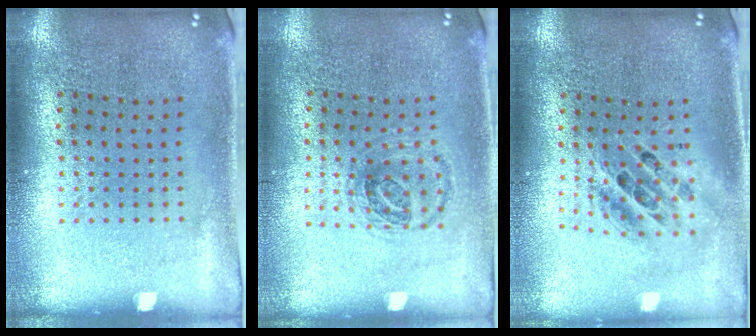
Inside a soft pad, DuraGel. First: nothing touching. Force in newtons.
{"total": 1.0, "press": 1.0, "slide": 0.3}
{"total": 1.7, "press": 1.4, "slide": 0.9}